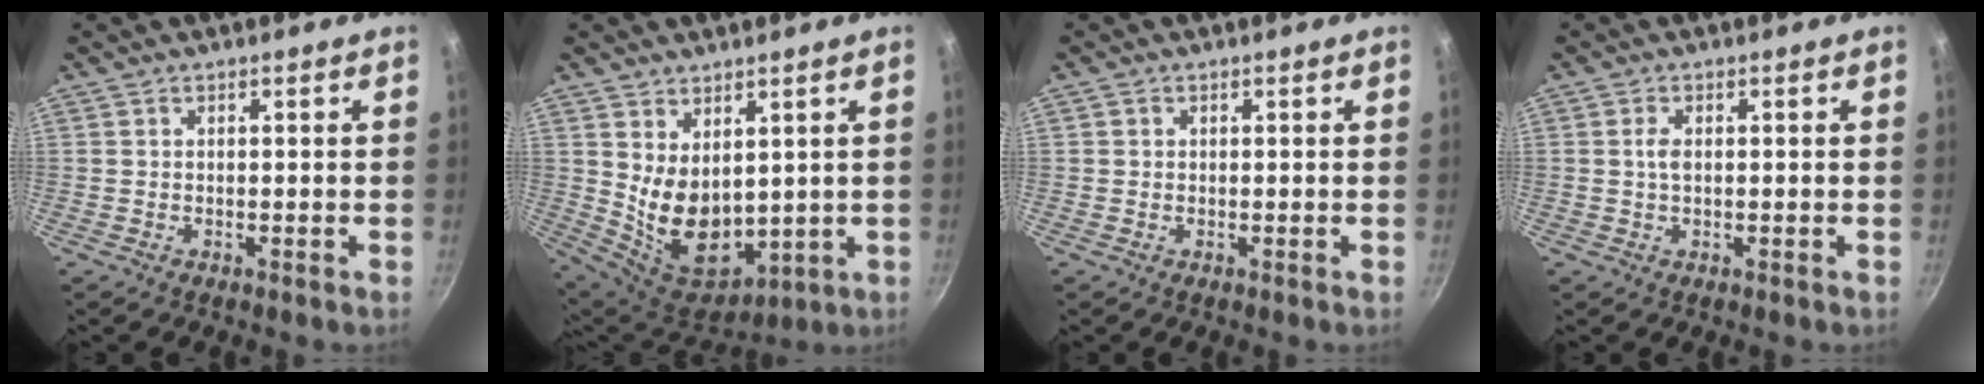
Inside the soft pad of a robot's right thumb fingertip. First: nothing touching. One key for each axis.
{"total": 12.4, "fx": 2.6, "fy": 8.0, "fz": 9.1, "tx": -0.129, "ty": -0.048, "tz": 0.076}
{"total": 0.7, "fx": 0.1, "fy": 0.7, "fz": 0.1, "tx": 0.001, "ty": 0.002, "tz": -0.001}
{"total": 1.8, "fx": 0.2, "fy": 0.9, "fz": 1.5, "tx": -0.030, "ty": 0.002, "tz": 0.003}